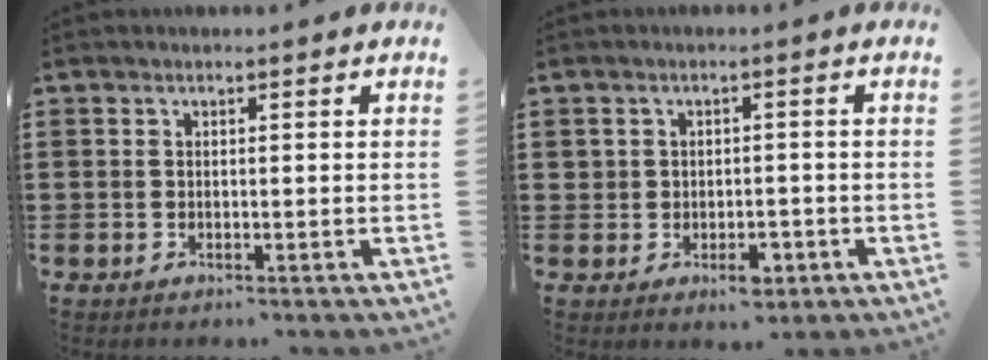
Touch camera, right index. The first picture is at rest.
{"total": 3.1, "force": [-1.1, 2.2, 2.0], "torque": [-0.039, 0.004, -0.021]}